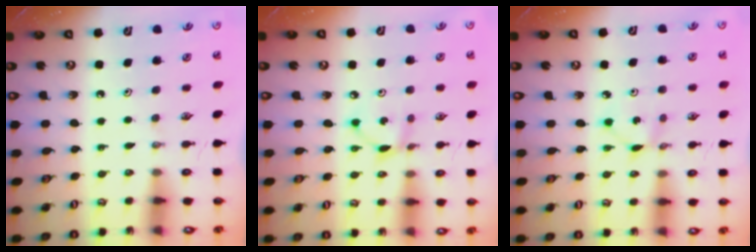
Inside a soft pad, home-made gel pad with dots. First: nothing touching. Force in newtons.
{"total": 4.5, "press": 4.5, "slide": 0.1}
{"total": 1.3, "press": 1.3, "slide": 0.0}